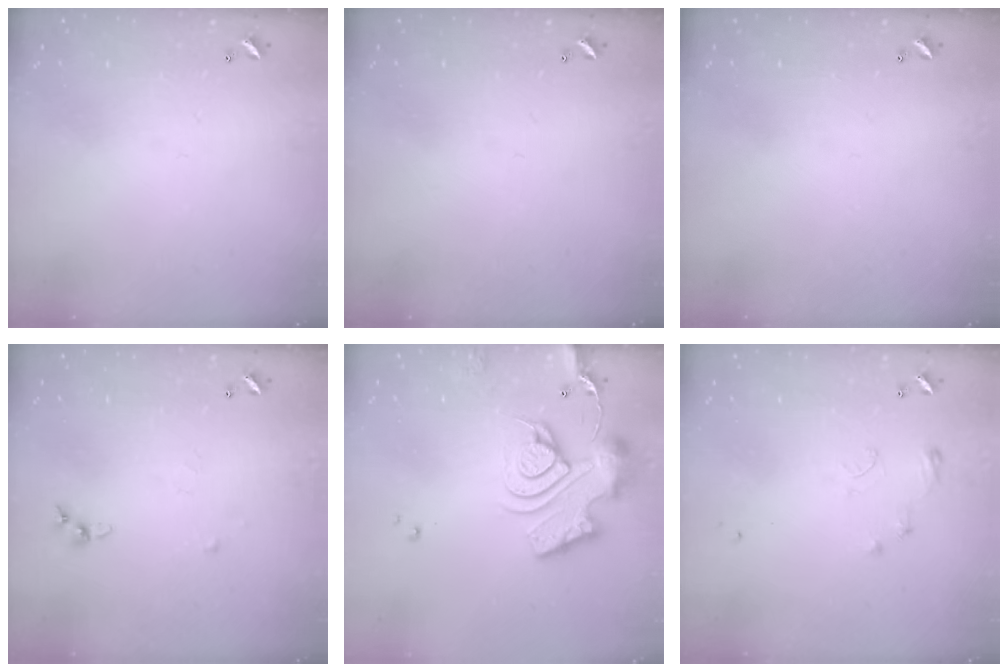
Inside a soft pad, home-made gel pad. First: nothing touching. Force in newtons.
{"total": 0.0}
{"total": 0.0}
{"total": 4.6, "press": 4.5, "slide": 0.6}
{"total": 15.2, "press": 15.2, "slide": 1.5}
{"total": 6.3, "press": 6.3, "slide": 0.8}